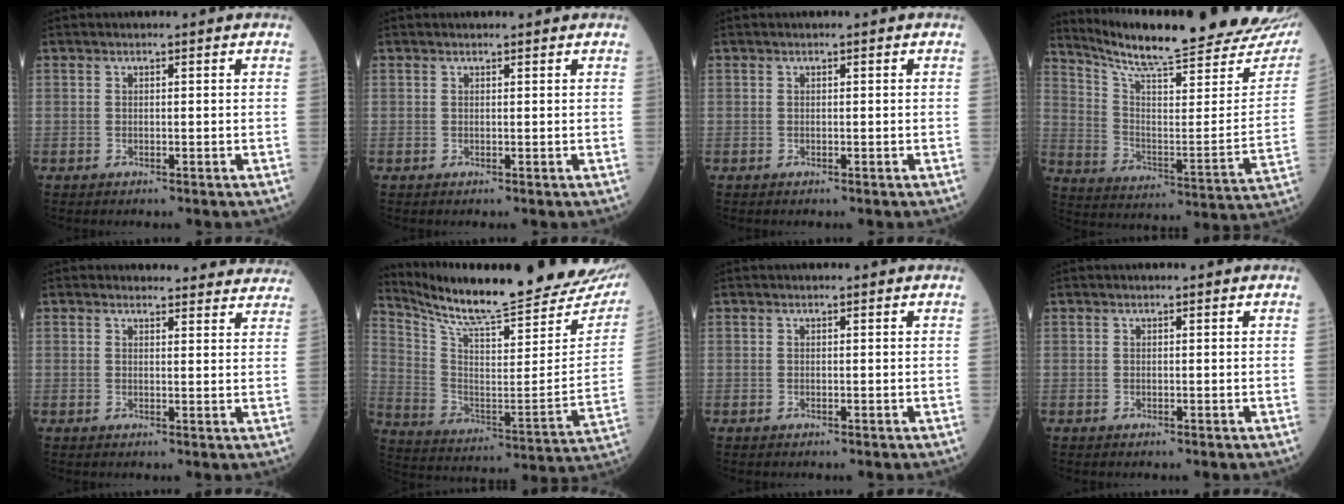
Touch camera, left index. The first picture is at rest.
{"total": 1.1, "force": [1.1, 0.2, 0.2], "torque": [-0.010, 0.004, 0.012]}
{"total": 0.0}
{"total": 27.9, "force": [24.2, 2.8, 13.6], "torque": [-0.218, -0.084, 0.327]}
{"total": 11.2, "force": [10.8, 2.9, 1.0], "torque": [0.031, -0.010, 0.090]}
{"total": 29.3, "force": [25.8, 3.6, 13.4], "torque": [-0.227, -0.091, 0.356]}
{"total": 0.0}
{"total": 0.0}